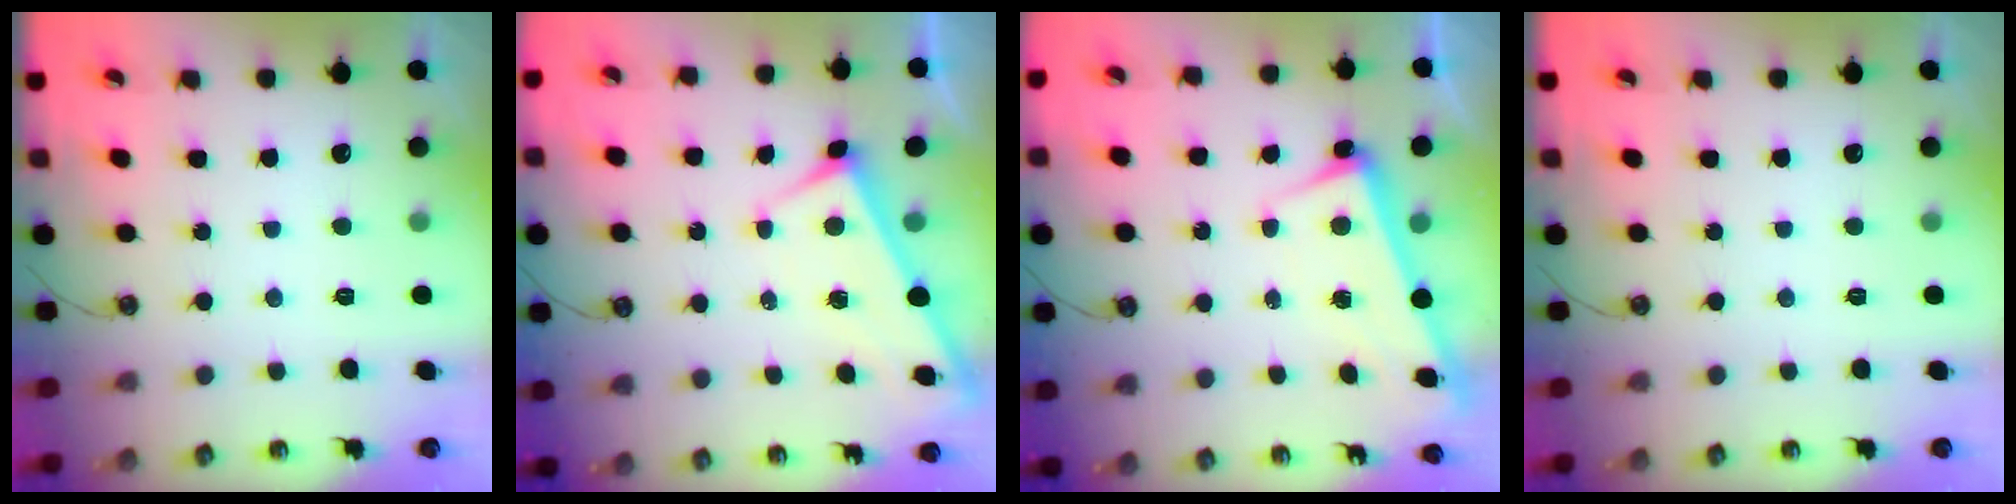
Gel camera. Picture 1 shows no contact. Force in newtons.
{"total": 2.8, "press": 2.8, "slide": 0.4}
{"total": 2.6, "press": 2.4, "slide": 0.9}
{"total": 0.0}